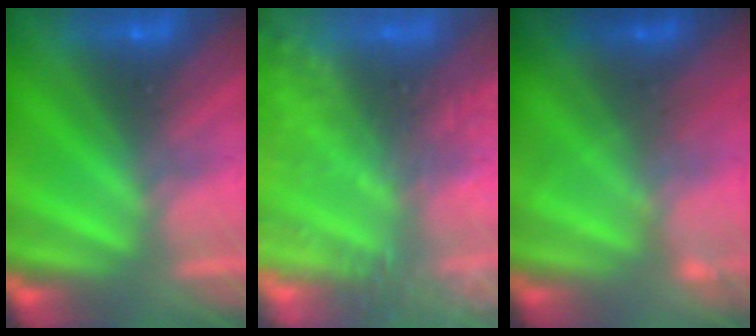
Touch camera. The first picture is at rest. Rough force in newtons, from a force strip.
{"total": 7.2}
{"total": 2.2}